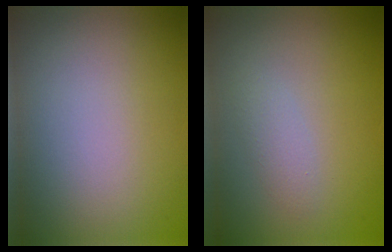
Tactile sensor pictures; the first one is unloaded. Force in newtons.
{"total": 1.4, "press": 1.4, "slide": 0.1}